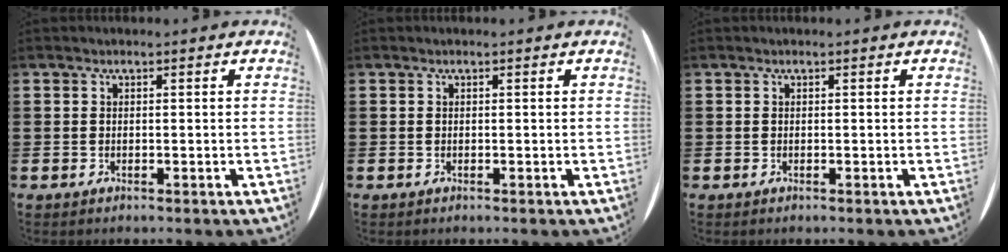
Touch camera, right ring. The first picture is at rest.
{"total": 0.0}
{"total": 0.0}